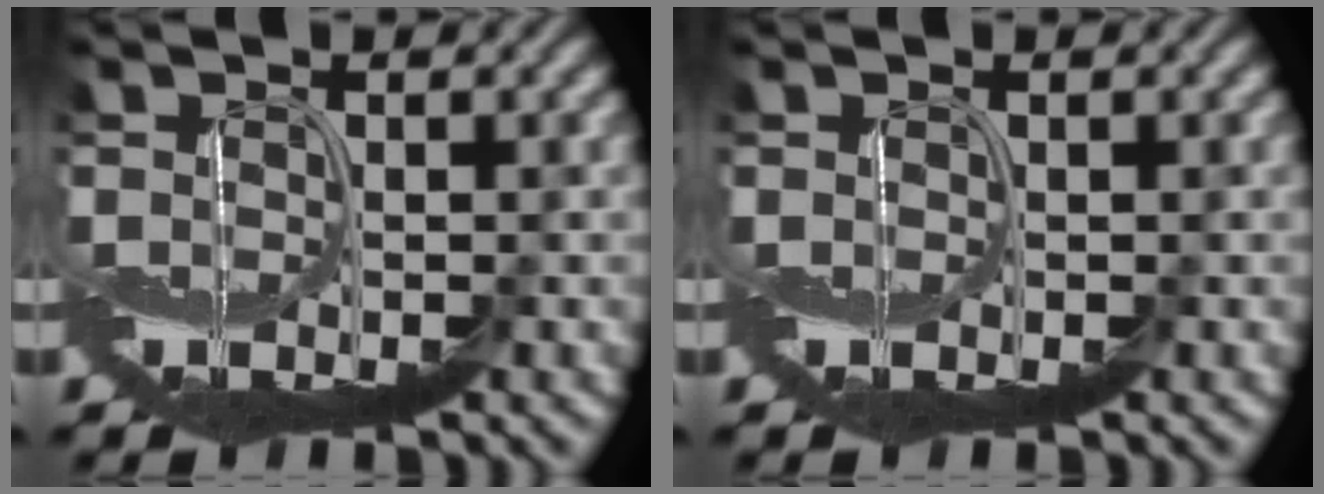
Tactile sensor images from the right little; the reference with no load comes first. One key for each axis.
{"total": 0.0}